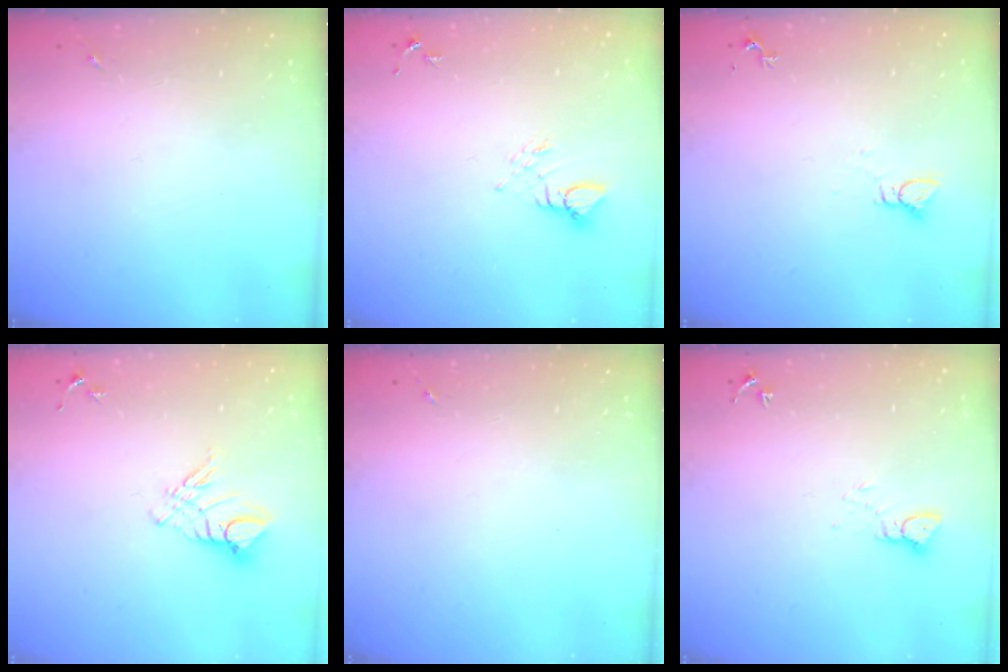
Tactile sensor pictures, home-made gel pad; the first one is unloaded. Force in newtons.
{"total": 3.8, "press": 3.8, "slide": 0.3}
{"total": 2.2, "press": 2.2, "slide": 0.1}
{"total": 9.4, "press": 9.4, "slide": 0.9}
{"total": 0.0}
{"total": 2.6, "press": 2.6, "slide": 0.1}